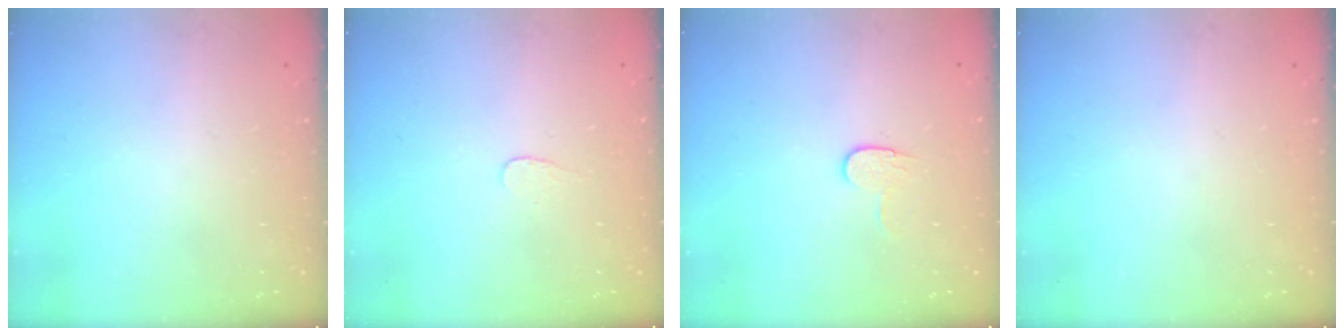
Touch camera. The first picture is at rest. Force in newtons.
{"total": 3.0, "press": 3.0, "slide": 0.2}
{"total": 6.2, "press": 6.2, "slide": 0.5}
{"total": 0.0}